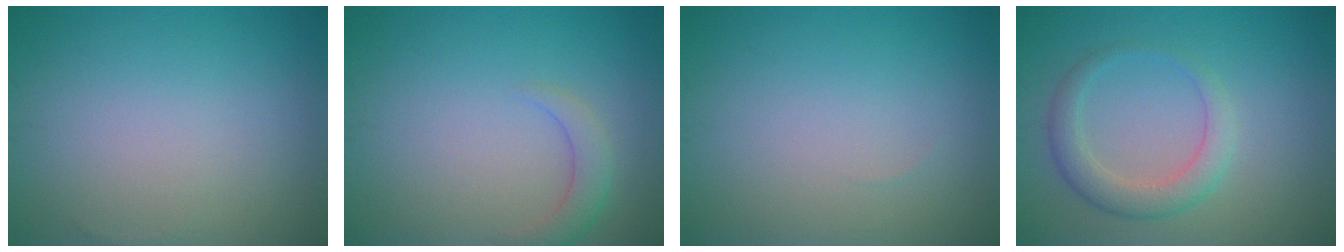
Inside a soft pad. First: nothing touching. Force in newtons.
{"total": 2.1, "press": 2.1, "slide": 0.2}
{"total": 0.0}
{"total": 3.1, "press": 3.1, "slide": 0.1}